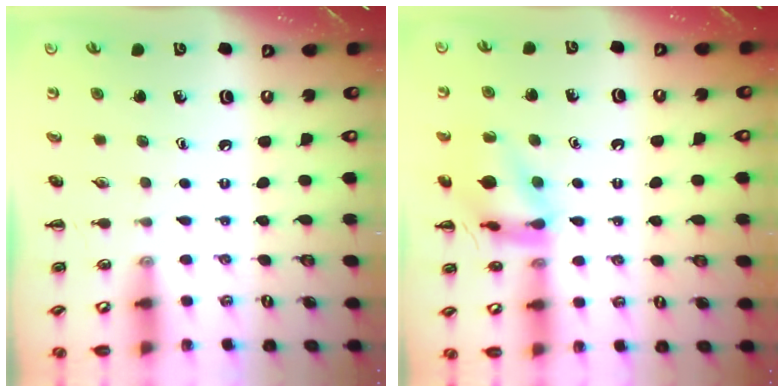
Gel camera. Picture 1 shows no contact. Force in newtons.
{"total": 12.9, "press": 12.9, "slide": 1.5}